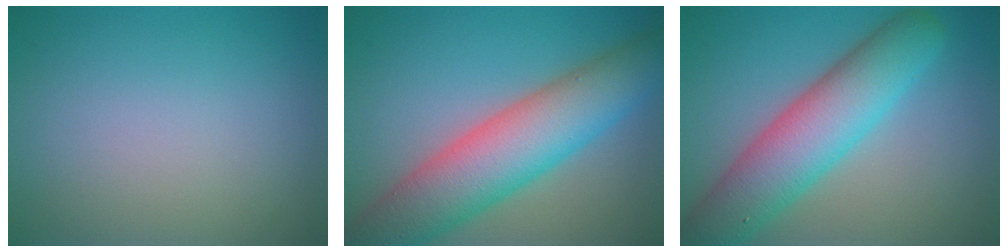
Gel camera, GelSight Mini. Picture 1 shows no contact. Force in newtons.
{"total": 9.6, "press": 9.6, "slide": 0.3}
{"total": 8.3, "press": 8.3, "slide": 0.4}